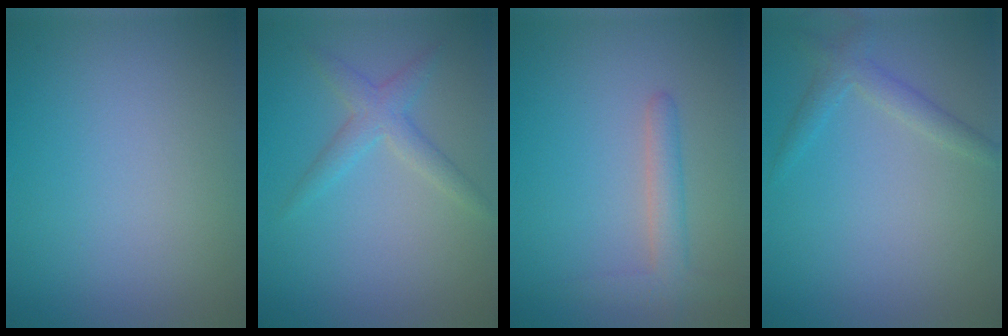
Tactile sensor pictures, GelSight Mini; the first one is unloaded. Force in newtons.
{"total": 2.4, "press": 2.4, "slide": 0.0}
{"total": 2.4, "press": 2.4, "slide": 0.3}
{"total": 1.9, "press": 1.9, "slide": 0.2}